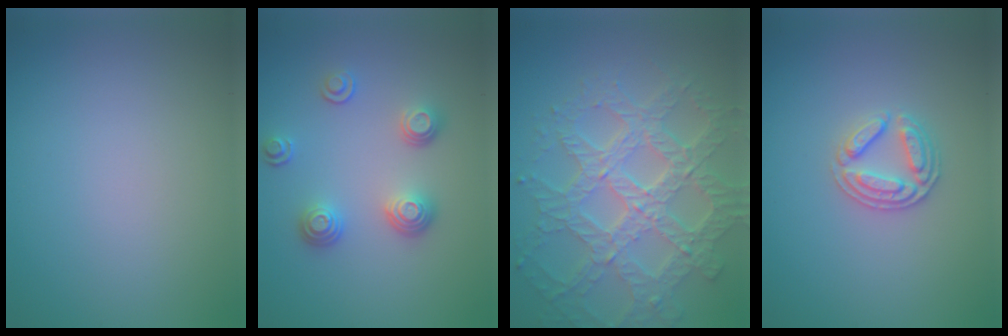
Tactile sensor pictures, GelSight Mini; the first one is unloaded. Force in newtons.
{"total": 3.4, "press": 2.7, "slide": 2.0}
{"total": 8.0, "press": 6.1, "slide": 5.2}
{"total": 2.7, "press": 2.7, "slide": 0.6}